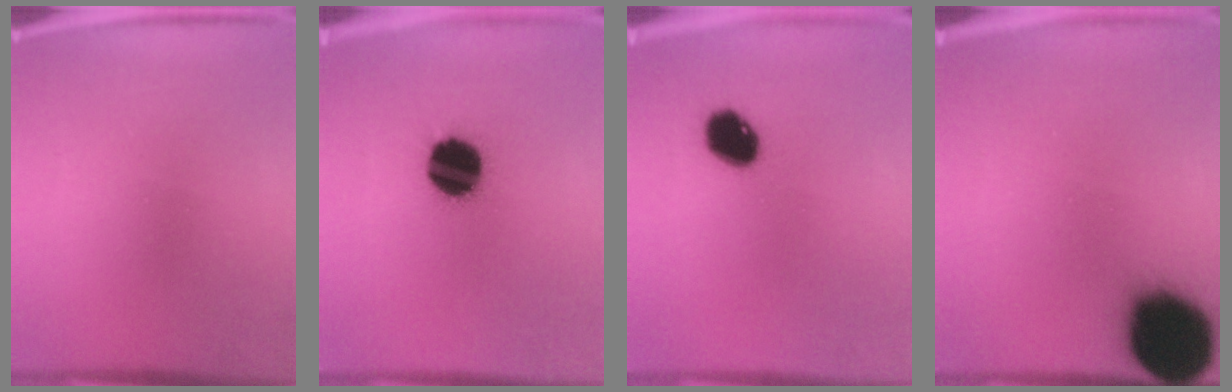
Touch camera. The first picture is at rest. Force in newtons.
{"total": 14.5}
{"total": 7.7}
{"total": 19.2}